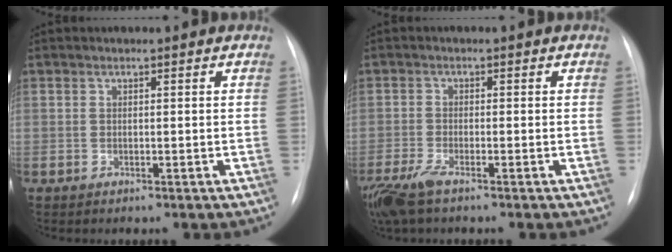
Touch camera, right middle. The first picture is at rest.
{"total": 6.2, "force": [-4.4, 1.3, 4.2], "torque": [-0.093, -0.018, -0.084]}